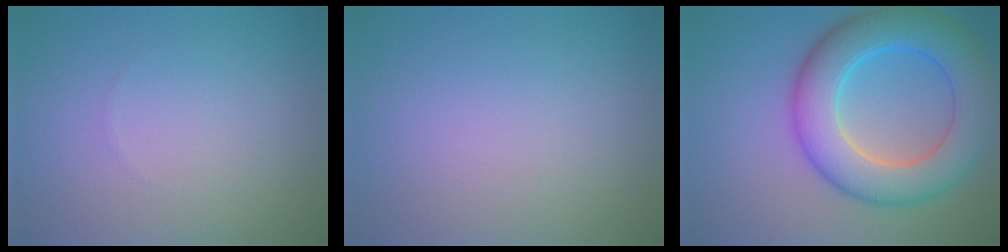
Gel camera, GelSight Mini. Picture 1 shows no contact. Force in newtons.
{"total": 0.0}
{"total": 9.4, "press": 9.4, "slide": 0.2}